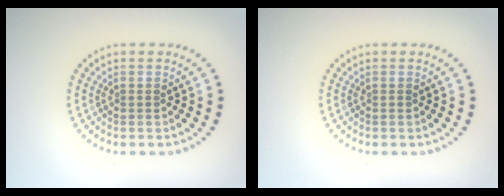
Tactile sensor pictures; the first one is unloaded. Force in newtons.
{"total": 0.0}